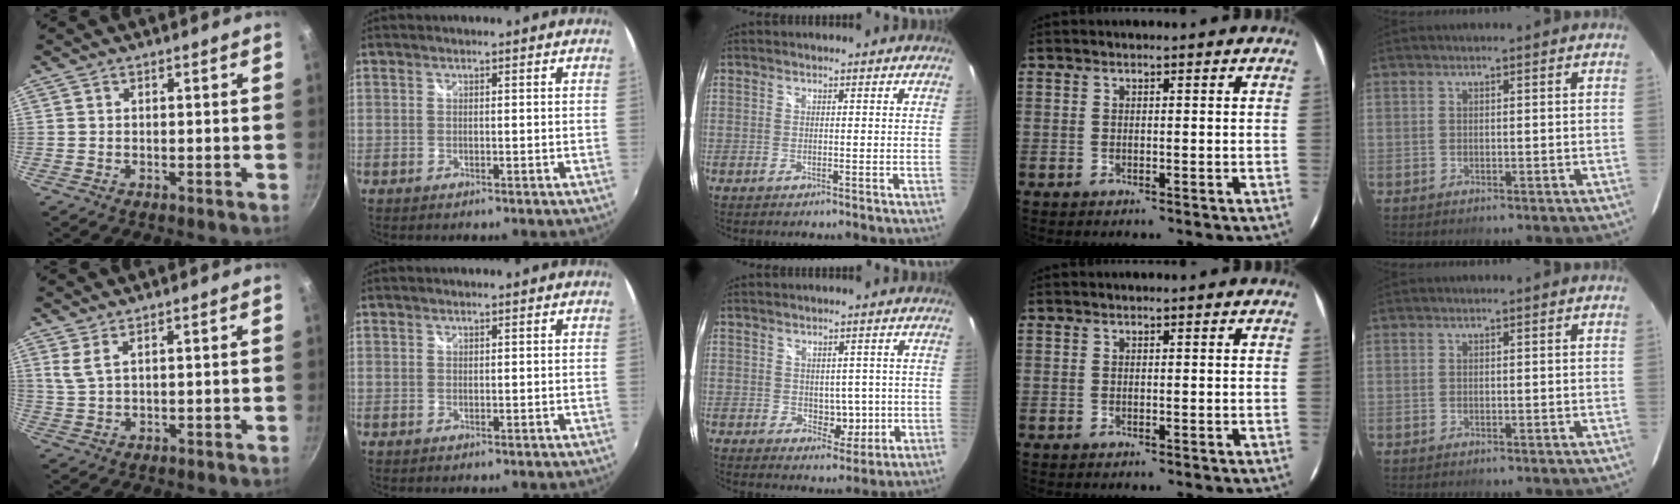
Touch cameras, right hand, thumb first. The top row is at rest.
{"thumb": {"total": 2.7, "force": [1.4, 0.6, 2.2], "torque": [-0.047, -0.009, 0.033]}, "middle": {"total": 4.4, "force": [-0.3, 3.3, 2.9], "torque": [-0.041, -0.004, 0.001]}}